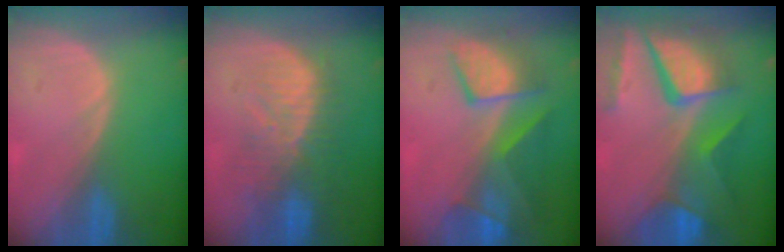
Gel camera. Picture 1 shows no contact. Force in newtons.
{"total": 10.1, "press": 8.8, "slide": 5.0}
{"total": 9.4, "press": 8.4, "slide": 4.2}
{"total": 11.6, "press": 9.7, "slide": 6.5}